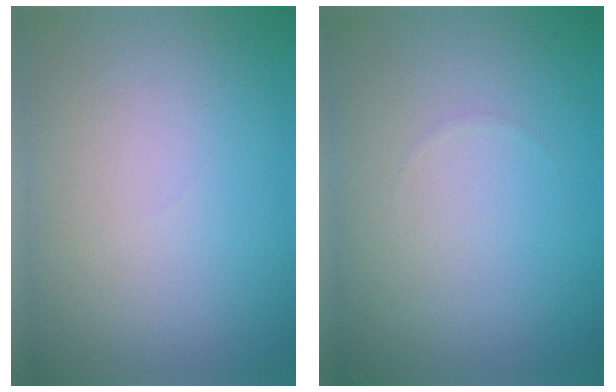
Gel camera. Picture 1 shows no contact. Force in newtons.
{"total": 0.0}